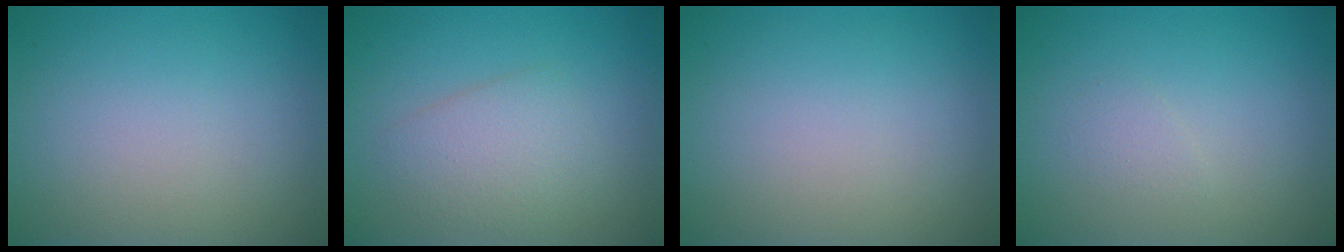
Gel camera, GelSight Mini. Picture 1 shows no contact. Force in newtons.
{"total": 3.0, "press": 3.0, "slide": 0.1}
{"total": 0.0}
{"total": 0.8, "press": 0.8, "slide": 0.0}